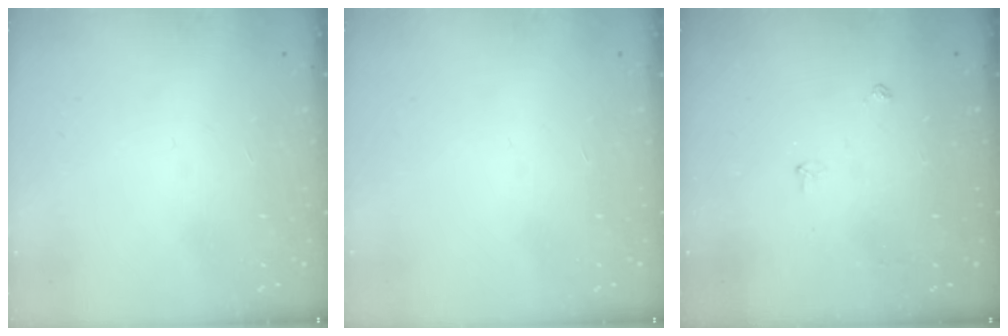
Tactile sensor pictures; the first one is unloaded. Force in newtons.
{"total": 0.0}
{"total": 3.0, "press": 3.0, "slide": 0.5}